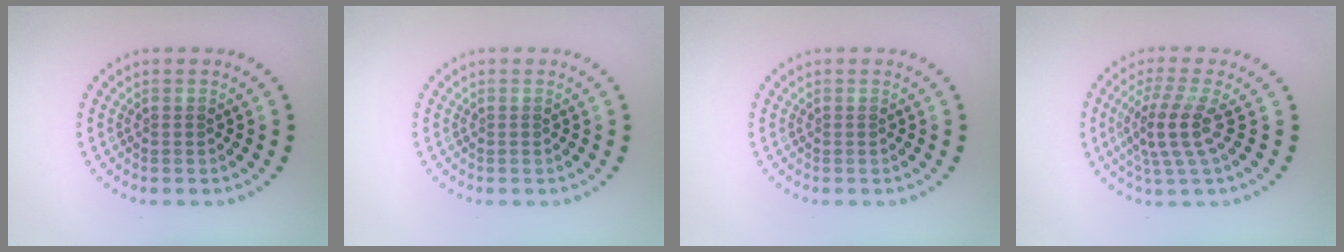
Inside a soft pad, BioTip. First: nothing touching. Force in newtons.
{"total": 0.0}
{"total": 0.0}
{"total": 3.7, "press": 3.0, "slide": 2.2}